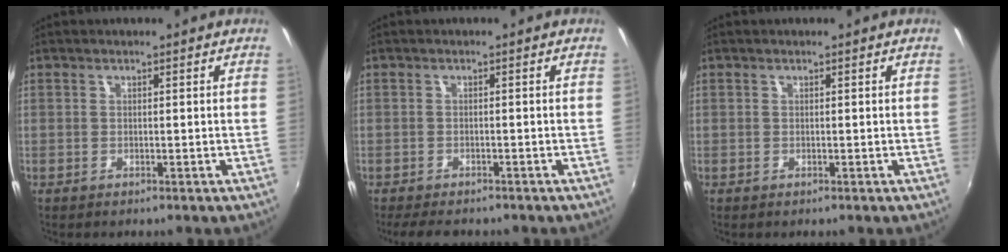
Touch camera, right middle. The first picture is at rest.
{"total": 5.6, "force": [-4.6, 1.8, 2.5], "torque": [-0.058, -0.020, -0.074]}
{"total": 0.0}